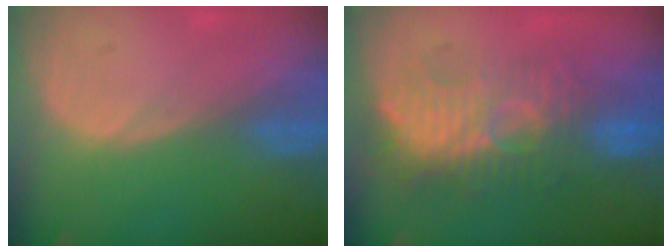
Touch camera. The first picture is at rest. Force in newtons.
{"total": 9.5, "press": 9.2, "slide": 2.1}